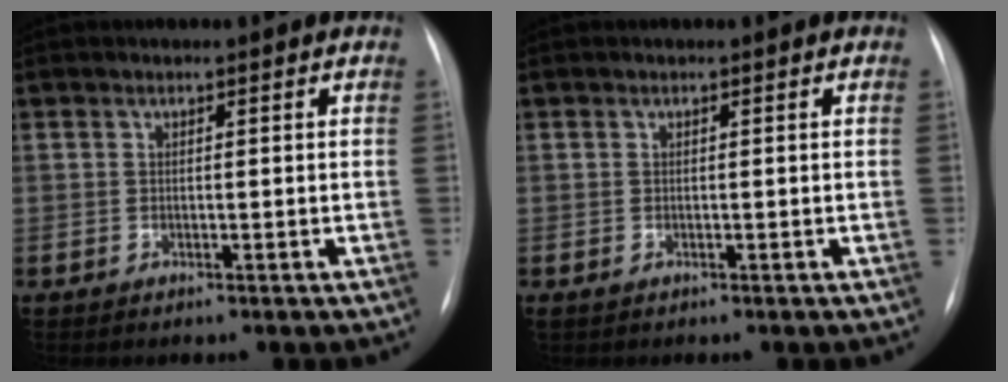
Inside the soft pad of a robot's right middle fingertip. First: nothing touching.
{"total": 0.0}